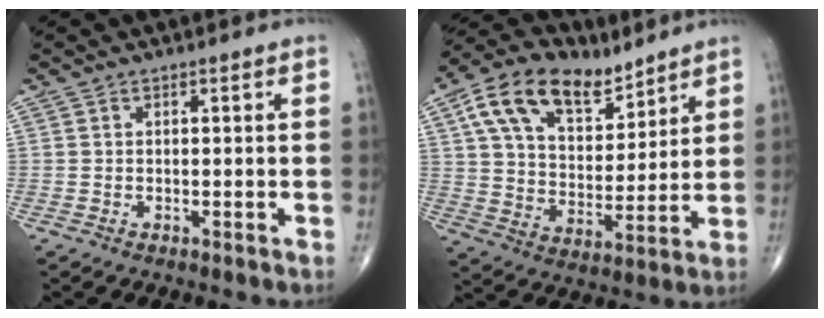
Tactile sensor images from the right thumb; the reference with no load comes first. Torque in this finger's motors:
{"motor_torque": [0.87, 2.19, 1.05, 0.57, 0.15]}